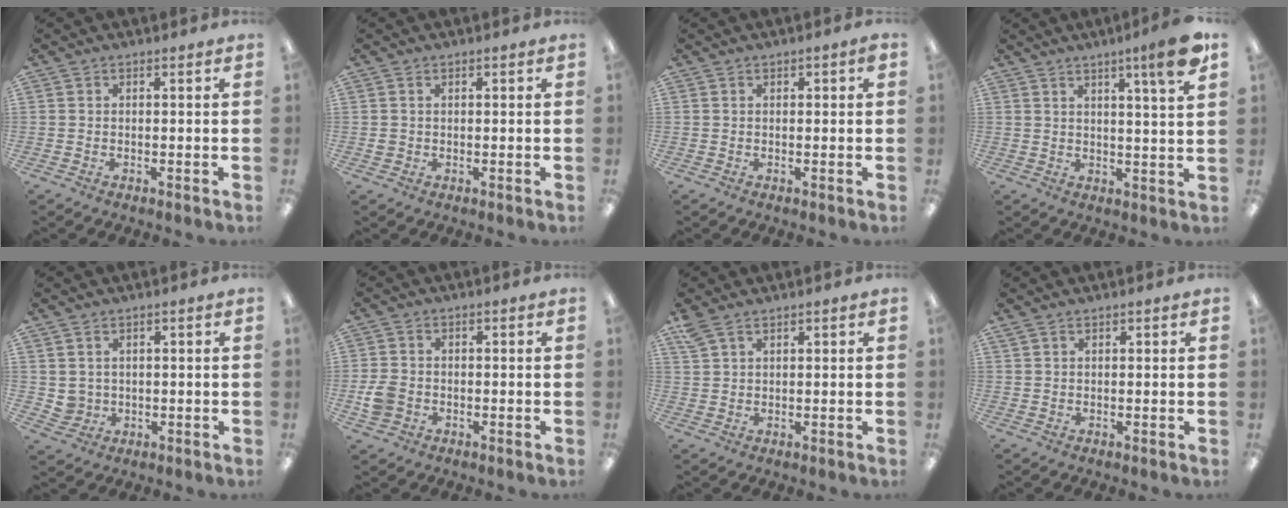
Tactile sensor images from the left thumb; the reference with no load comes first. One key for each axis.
{"total": 1.1, "fx": 0.3, "fy": 1.1, "fz": 0.3, "tx": -0.007, "ty": 0.004, "tz": 0.004}
{"total": 1.2, "fx": 0.4, "fy": 0.5, "fz": 1.0, "tx": -0.019, "ty": 0.004, "tz": 0.006}
{"total": 8.5, "fx": 5.2, "fy": 0.2, "fz": 6.7, "tx": -0.091, "ty": -0.027, "tz": 0.076}
{"total": 0.8, "fx": 0.4, "fy": 0.6, "fz": 0.3, "tx": -0.006, "ty": 0.003, "tz": 0.007}
{"total": 4.5, "fx": -1.2, "fy": 3.7, "fz": 2.2, "tx": -0.035, "ty": 0.006, "tz": -0.023}
{"total": 3.8, "fx": 2.5, "fy": 2.0, "fz": 2.1, "tx": -0.046, "ty": 0.001, "tz": 0.047}
{"total": 1.3, "fx": 0.9, "fy": 0.7, "fz": 0.7, "tx": -0.017, "ty": 0.003, "tz": 0.016}